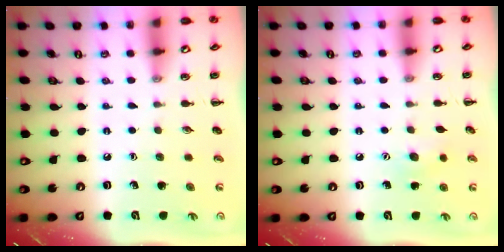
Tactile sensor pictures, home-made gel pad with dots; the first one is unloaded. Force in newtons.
{"total": 6.6, "press": 6.5, "slide": 1.3}